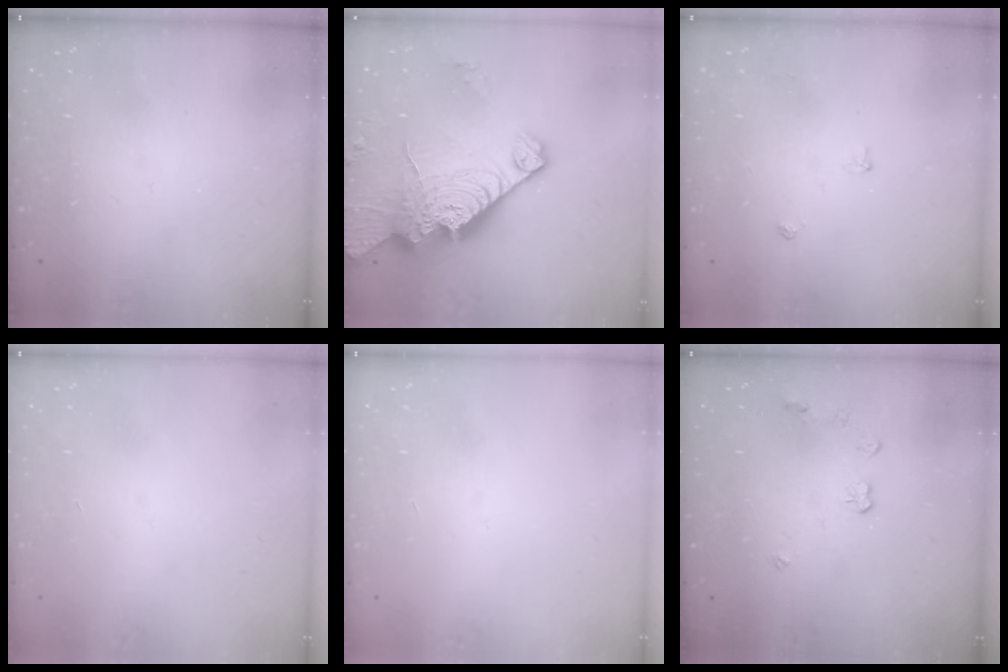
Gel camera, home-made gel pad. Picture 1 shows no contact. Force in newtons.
{"total": 21.7, "press": 21.6, "slide": 2.0}
{"total": 3.0, "press": 3.0, "slide": 0.5}
{"total": 0.0}
{"total": 0.0}
{"total": 4.9, "press": 4.9, "slide": 0.2}